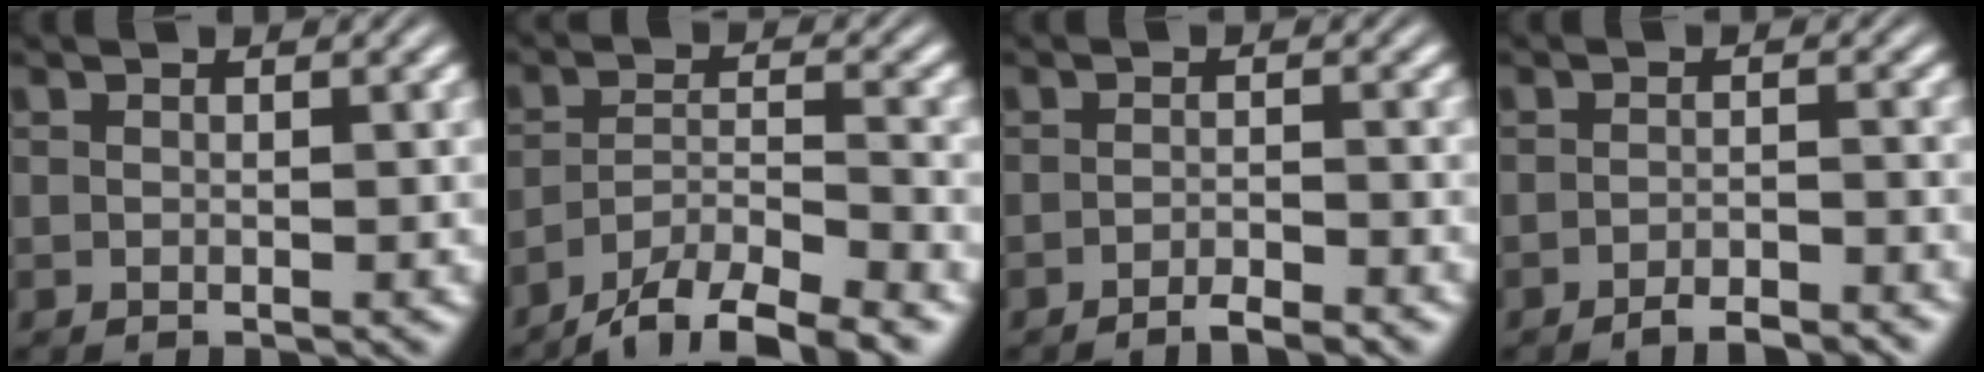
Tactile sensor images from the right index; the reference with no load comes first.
{"total": 7.2, "force": [-5.1, 3.1, 4.1], "torque": [-0.055, -0.018, -0.079]}
{"total": 2.2, "force": [-2.1, -0.5, 0.6], "torque": [-0.001, -0.003, -0.037]}
{"total": 3.0, "force": [-2.9, -0.2, 0.5], "torque": [0.004, -0.001, -0.049]}